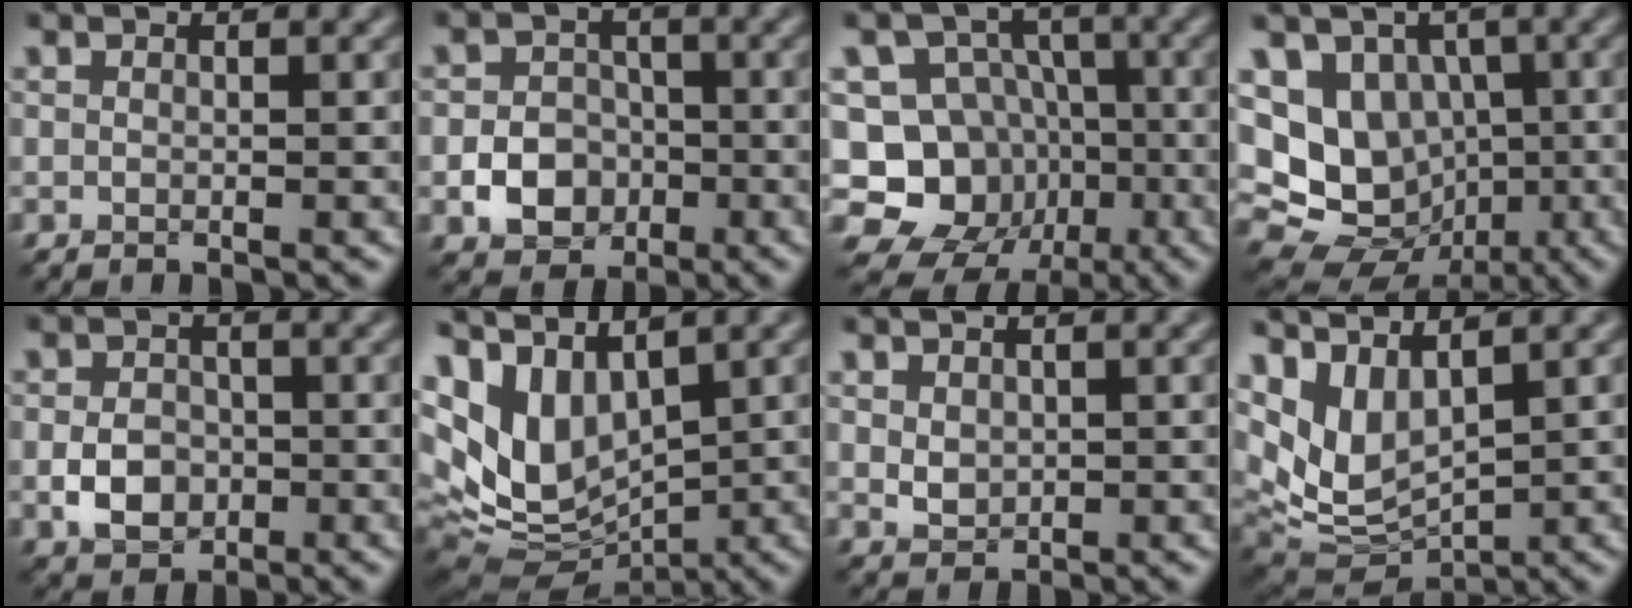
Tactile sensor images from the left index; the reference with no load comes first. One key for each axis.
{"total": 4.3, "fx": -1.6, "fy": 3.5, "fz": 2.0, "tx": -0.028, "ty": -0.002, "tz": -0.031}
{"total": 15.0, "fx": -5.3, "fy": 13.4, "fz": 4.3, "tx": -0.093, "ty": 0.002, "tz": -0.085}
{"total": 13.2, "fx": -1.0, "fy": 11.4, "fz": 6.5, "tx": -0.123, "ty": 0.017, "tz": -0.030}
{"total": 3.6, "fx": -1.1, "fy": 2.7, "fz": 2.1, "tx": -0.037, "ty": 0.000, "tz": -0.023}
{"total": 9.0, "fx": 2.3, "fy": 5.6, "fz": 6.6, "tx": -0.139, "ty": -0.005, "tz": 0.070}
{"total": 1.5, "fx": 0.2, "fy": 1.2, "fz": 0.9, "tx": -0.022, "ty": -0.003, "tz": 0.008}
{"total": 6.1, "fx": 2.8, "fy": 3.1, "fz": 4.4, "tx": -0.104, "ty": -0.014, "tz": 0.063}